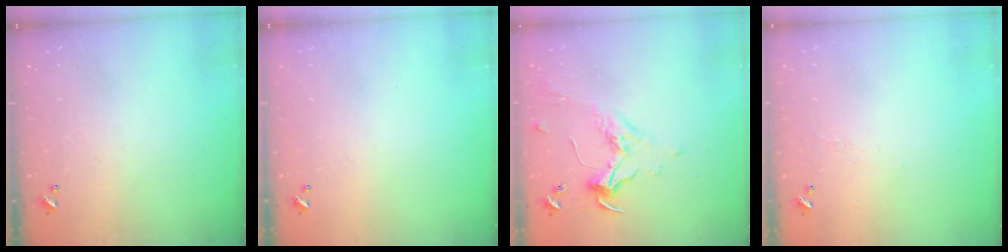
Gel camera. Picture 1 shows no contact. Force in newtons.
{"total": 0.0}
{"total": 1.8, "press": 1.6, "slide": 0.6}
{"total": 0.9, "press": 0.7, "slide": 0.6}